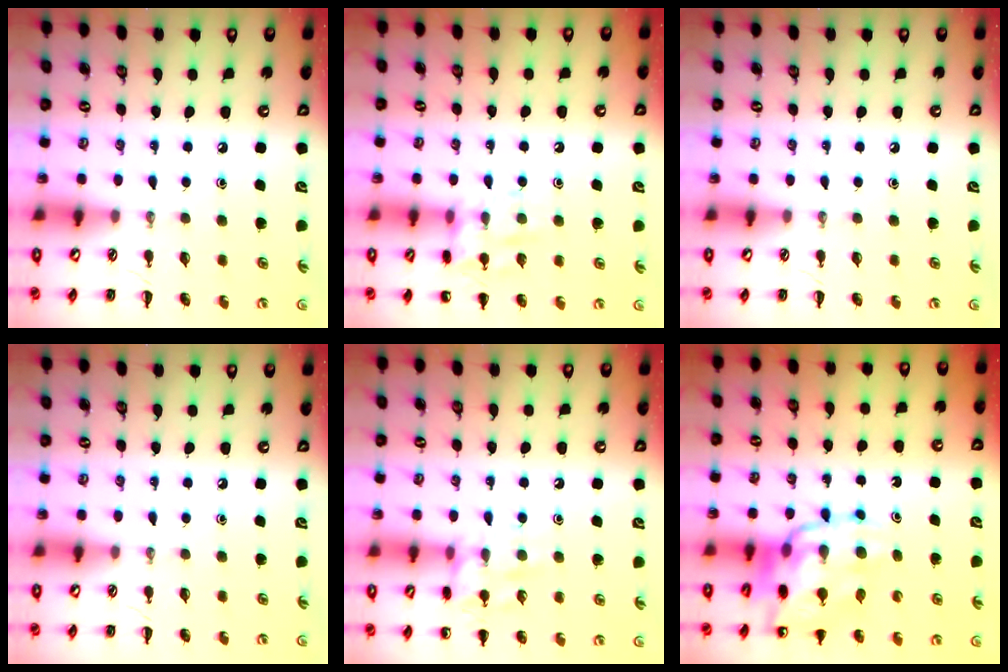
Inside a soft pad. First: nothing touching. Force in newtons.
{"total": 11.6, "press": 11.5, "slide": 0.7}
{"total": 0.0}
{"total": 0.0}
{"total": 11.4, "press": 11.4, "slide": 1.1}
{"total": 17.0, "press": 16.6, "slide": 3.9}